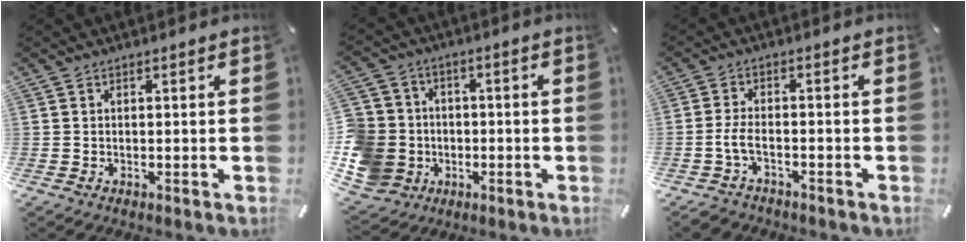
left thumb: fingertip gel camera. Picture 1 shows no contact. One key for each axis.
{"total": 12.2, "fx": -2.8, "fy": 11.3, "fz": 3.7, "tx": -0.100, "ty": 0.024, "tz": -0.046}
{"total": 4.8, "fx": -2.3, "fy": 2.6, "fz": 3.3, "tx": -0.082, "ty": 0.007, "tz": -0.049}